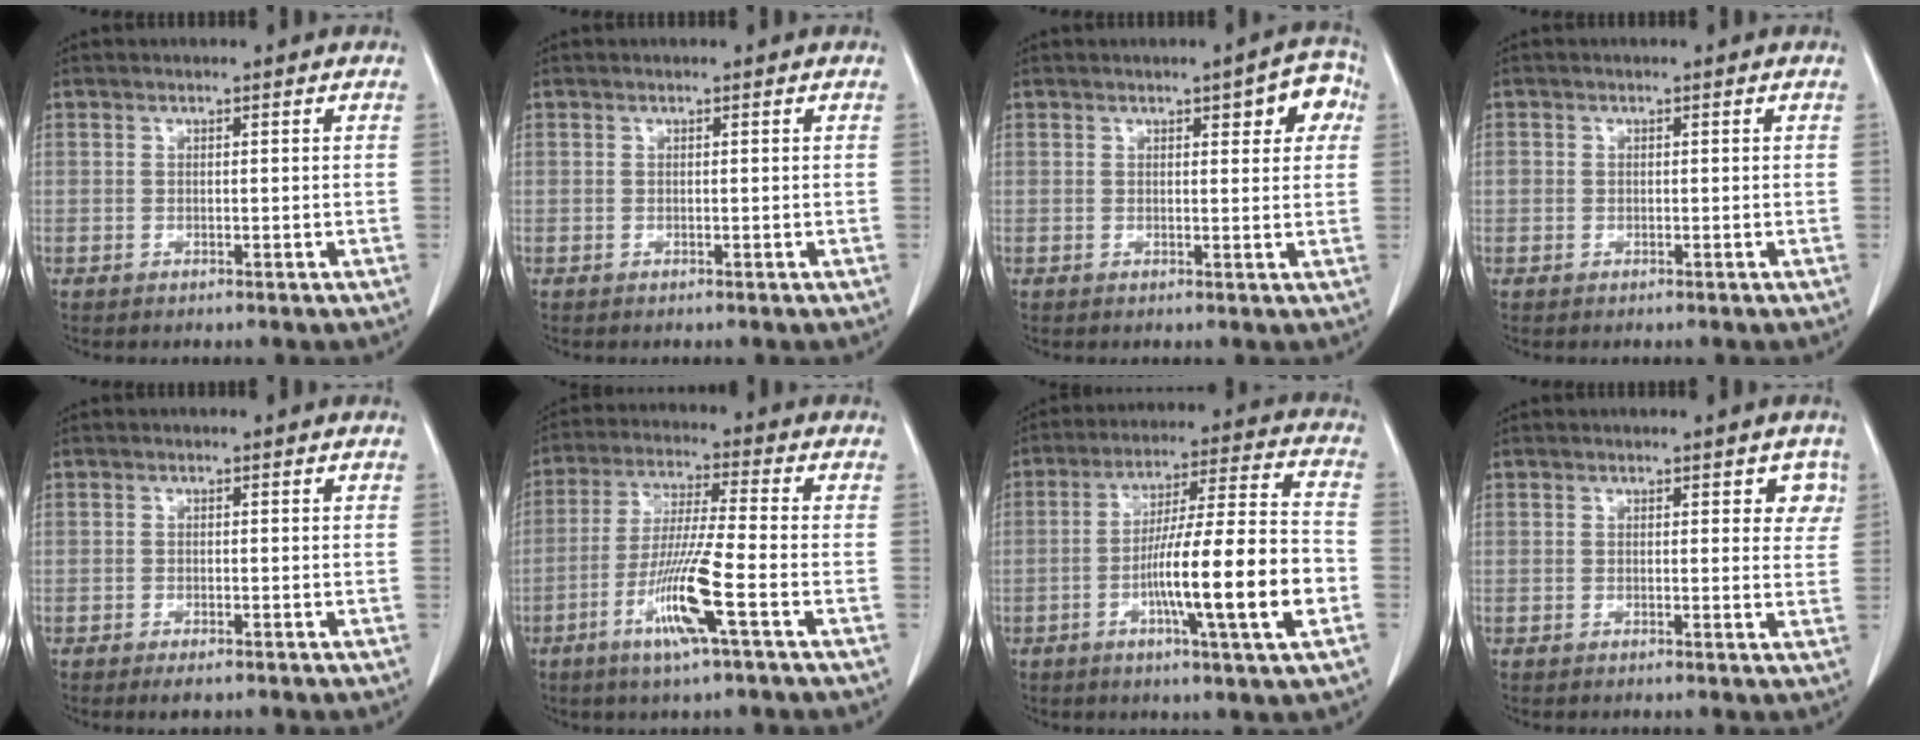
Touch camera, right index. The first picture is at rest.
{"total": 0.0}
{"total": 5.0, "force": [1.9, 1.7, 4.3], "torque": [-0.042, 0.012, 0.017]}
{"total": 1.0, "force": [0.0, 0.9, 0.3], "torque": [-0.001, 0.009, 0.000]}
{"total": 1.8, "force": [-1.3, 0.5, 1.2], "torque": [-0.023, -0.004, -0.013]}
{"total": 10.9, "force": [-4.5, -0.5, 10.0], "torque": [-0.197, -0.017, -0.089]}
{"total": 16.7, "force": [-4.7, 0.2, 16.0], "torque": [-0.267, 0.002, -0.078]}
{"total": 3.1, "force": [1.5, 1.7, 2.2], "torque": [-0.007, 0.002, 0.010]}